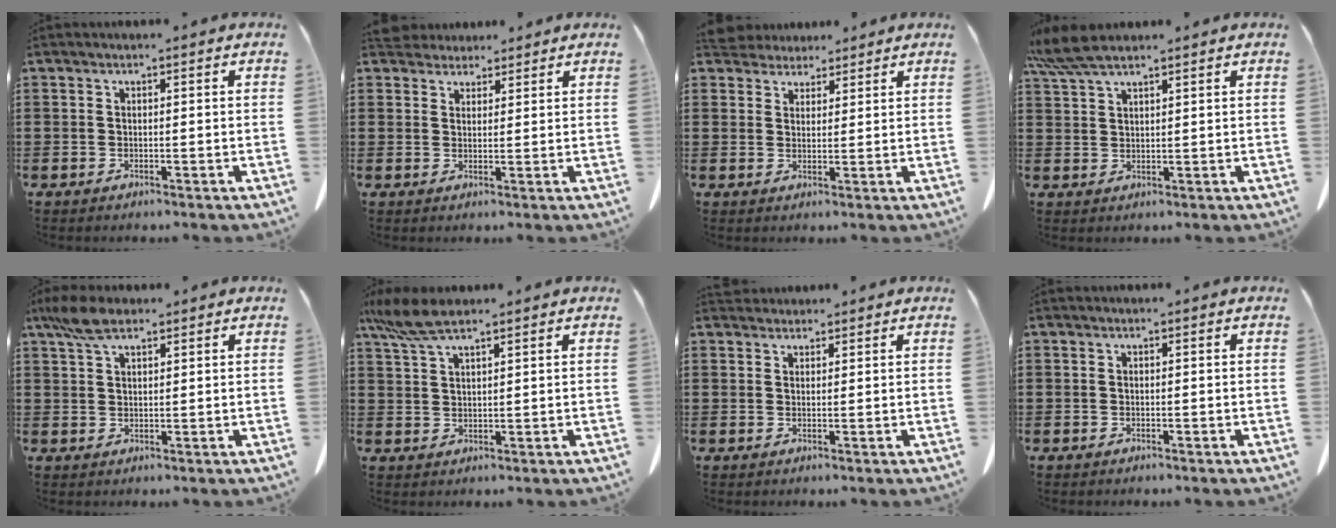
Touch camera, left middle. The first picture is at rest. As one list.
[{"total": 3.3, "force": [3.1, 1.0, 0.1], "torque": [-0.004, -0.009, 0.061]}, {"total": 3.5, "force": [3.3, 1.1, -0.1], "torque": [-0.009, -0.005, 0.065]}, {"total": 5.7, "force": [4.6, 0.9, 3.3], "torque": [-0.083, -0.009, 0.084]}, {"total": 5.6, "force": [3.7, 2.0, 3.7], "torque": [-0.082, 0.002, 0.071]}, {"total": 6.1, "force": [4.5, 1.2, 3.9], "torque": [-0.095, -0.006, 0.083]}, {"total": 1.8, "force": [1.7, 0.6, 0.1], "torque": [-0.007, 0.000, 0.036]}, {"total": 0.0}]